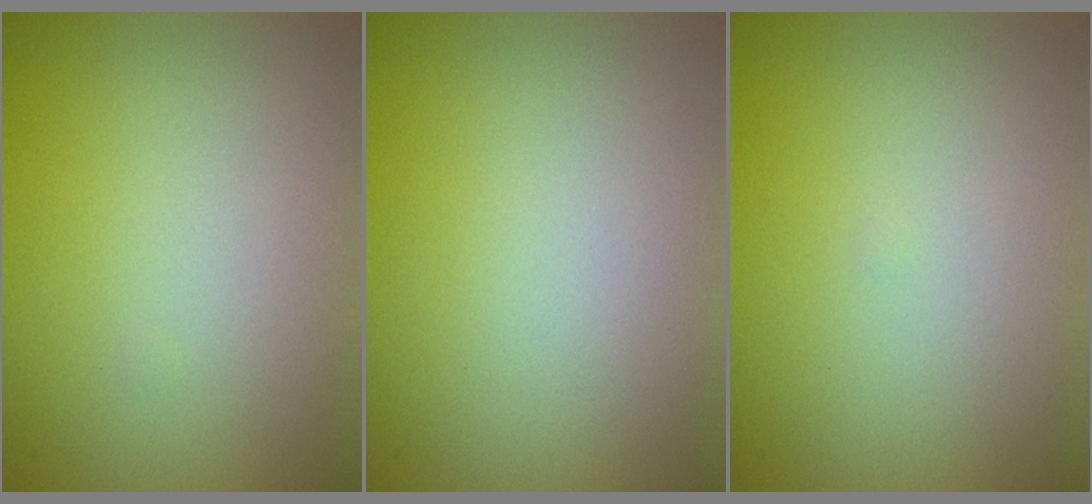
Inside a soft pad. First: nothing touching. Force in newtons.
{"total": 0.0}
{"total": 0.0}